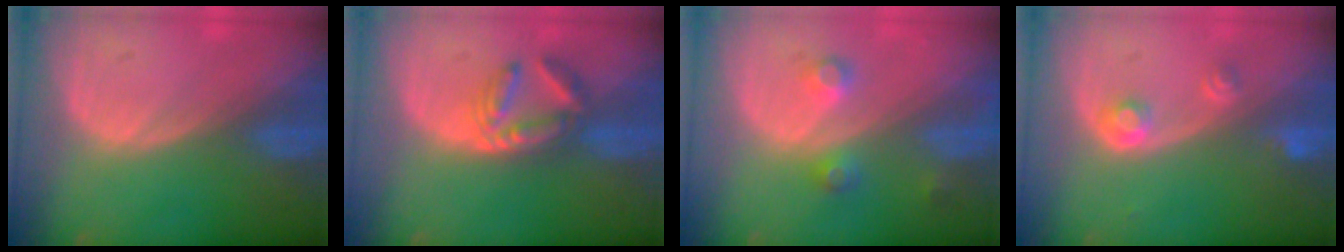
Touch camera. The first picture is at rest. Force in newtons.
{"total": 6.2, "press": 5.7, "slide": 2.5}
{"total": 3.7, "press": 3.4, "slide": 1.3}
{"total": 2.9, "press": 2.7, "slide": 1.0}